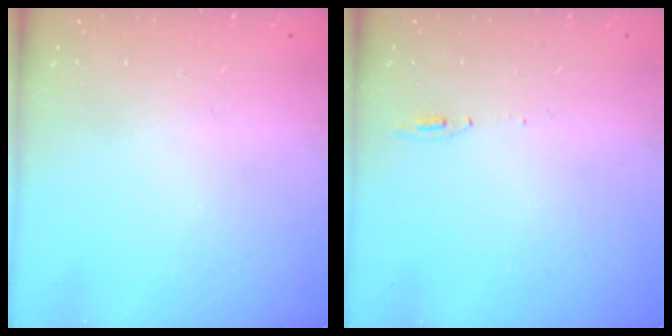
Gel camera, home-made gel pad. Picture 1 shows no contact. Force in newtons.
{"total": 4.8, "press": 4.6, "slide": 1.6}